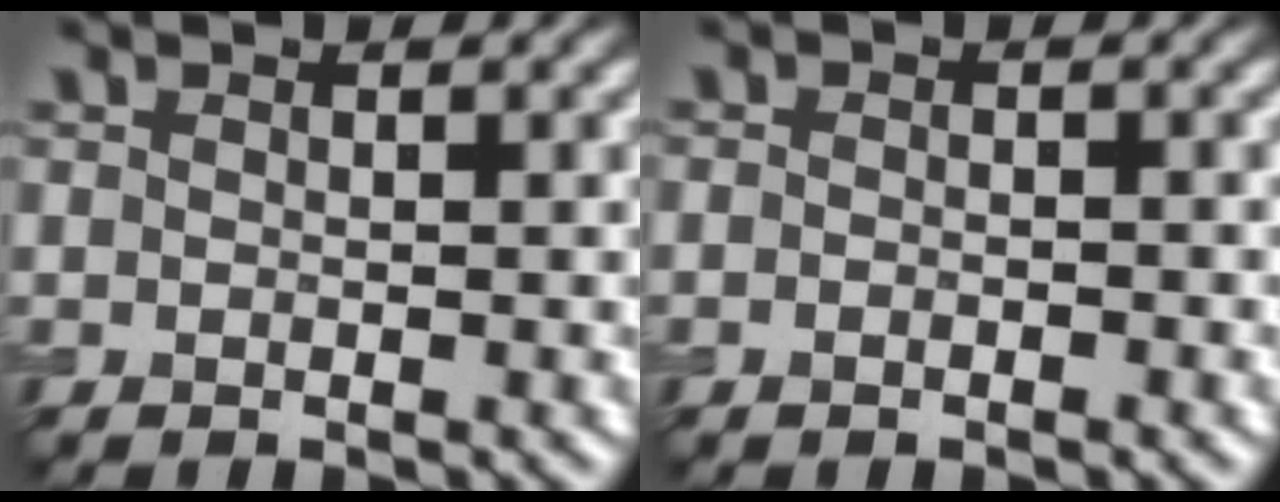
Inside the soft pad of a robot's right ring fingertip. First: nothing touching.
{"total": 1.0, "force": [-0.5, 0.4, 0.7], "torque": [-0.010, -0.002, -0.008]}